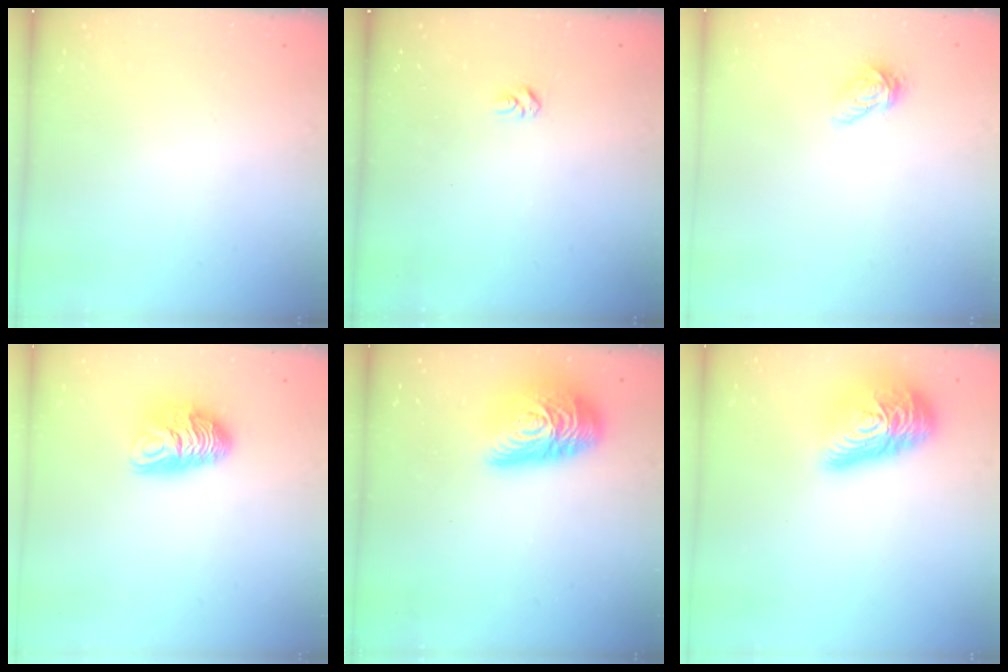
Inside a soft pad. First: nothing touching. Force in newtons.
{"total": 2.8, "press": 2.8, "slide": 0.4}
{"total": 6.0, "press": 5.9, "slide": 0.5}
{"total": 8.8, "press": 8.8, "slide": 0.3}
{"total": 17.5, "press": 17.4, "slide": 1.5}
{"total": 17.2, "press": 17.2, "slide": 1.1}